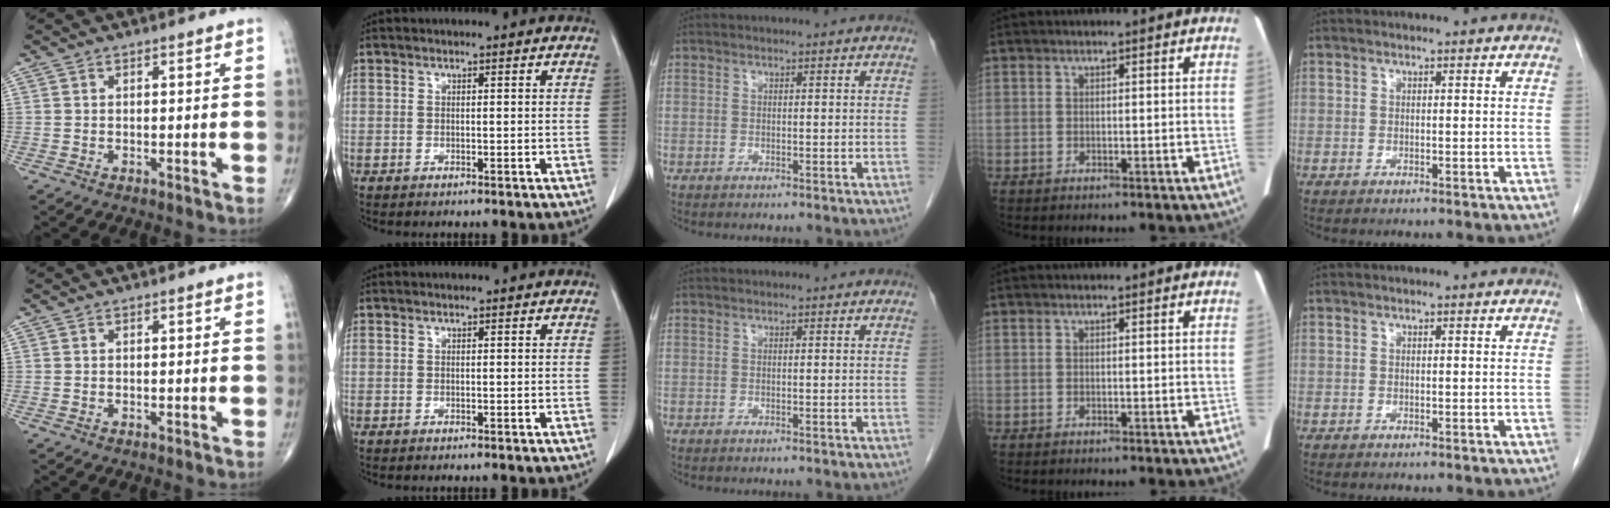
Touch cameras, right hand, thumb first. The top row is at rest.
{}